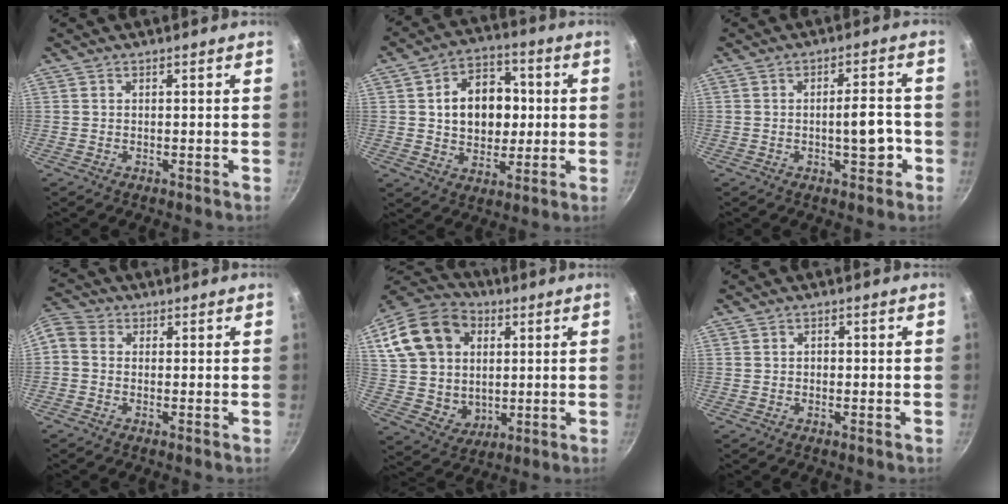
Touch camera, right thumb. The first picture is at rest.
{"total": 13.8, "force": [1.5, 10.3, 9.0], "torque": [-0.100, 0.011, 0.021]}
{"total": 6.2, "force": [-1.8, 2.5, 5.4], "torque": [-0.053, 0.019, -0.026]}
{"total": 6.4, "force": [-0.5, 5.3, 3.6], "torque": [-0.091, 0.028, -0.027]}
{"total": 20.6, "force": [5.5, 16.2, 11.5], "torque": [-0.209, 0.013, 0.105]}
{"total": 1.1, "force": [-0.1, 0.9, 0.5], "torque": [-0.006, 0.004, -0.003]}